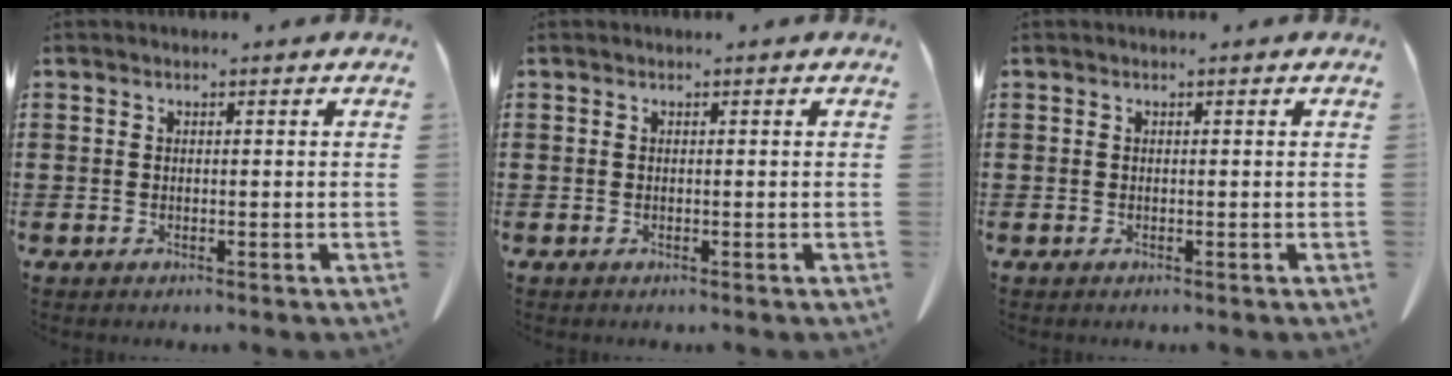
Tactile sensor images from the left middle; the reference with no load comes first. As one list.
[{"total": 0.0}, {"total": 0.0}]